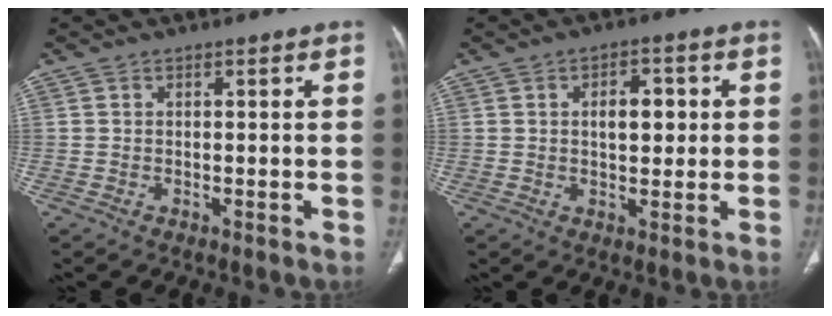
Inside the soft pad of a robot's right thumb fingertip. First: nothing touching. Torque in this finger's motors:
{"motor_torque": [0.20, -0.04, 0.19, 0.70, 0.14]}